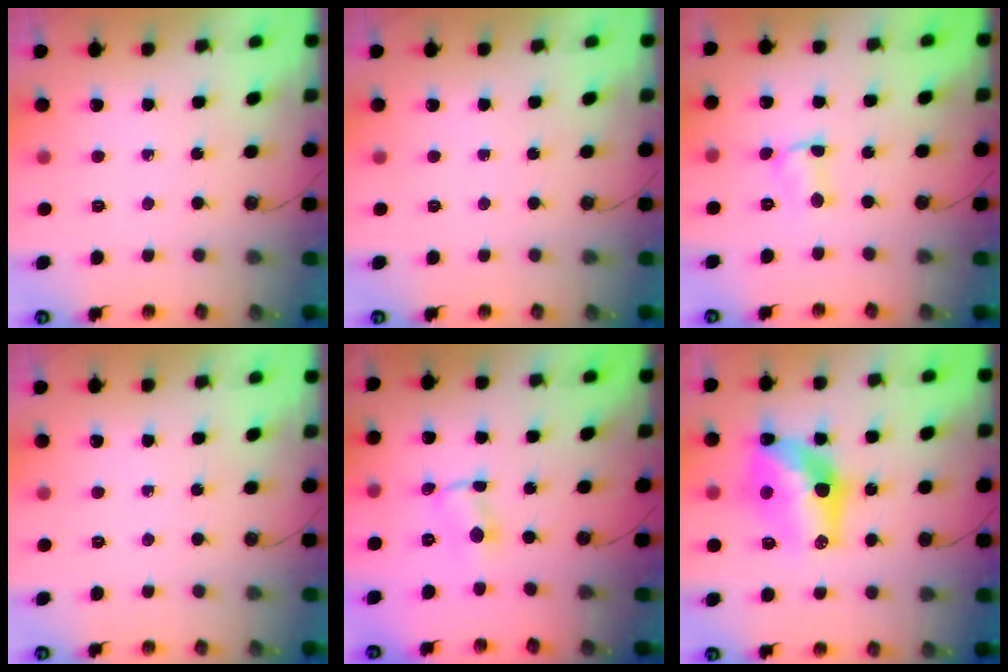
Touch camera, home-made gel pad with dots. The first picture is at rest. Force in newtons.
{"total": 0.0}
{"total": 2.6, "press": 2.6, "slide": 0.4}
{"total": 0.0}
{"total": 0.7, "press": 0.7, "slide": 0.1}
{"total": 14.3, "press": 14.3, "slide": 0.8}